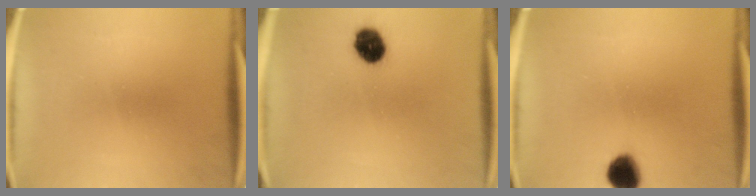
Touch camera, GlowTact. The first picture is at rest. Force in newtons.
{"total": 7.1}
{"total": 6.9}